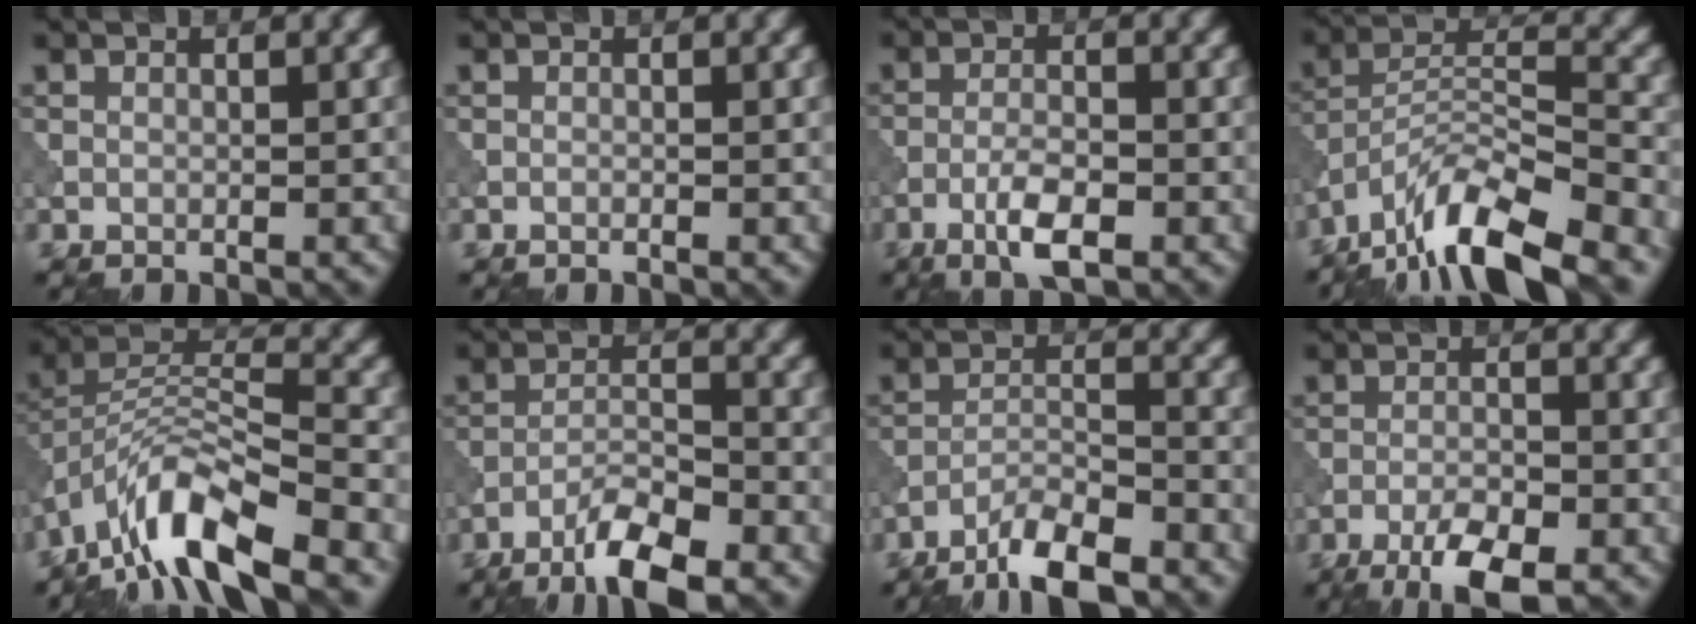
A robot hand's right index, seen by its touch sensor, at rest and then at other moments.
{"total": 0.0}
{"total": 3.8, "force": [-1.9, 1.0, 3.1], "torque": [-0.064, 0.003, -0.041]}
{"total": 11.5, "force": [-8.7, 3.0, 7.0], "torque": [-0.118, 0.011, -0.161]}
{"total": 10.3, "force": [-7.2, 3.1, 6.7], "torque": [-0.113, 0.009, -0.151]}
{"total": 6.2, "force": [-4.4, 1.3, 4.1], "torque": [-0.072, 0.002, -0.084]}
{"total": 6.5, "force": [-5.2, 1.3, 3.7], "torque": [-0.063, 0.000, -0.098]}
{"total": 5.6, "force": [-3.6, 1.6, 4.1], "torque": [-0.074, -0.002, -0.065]}